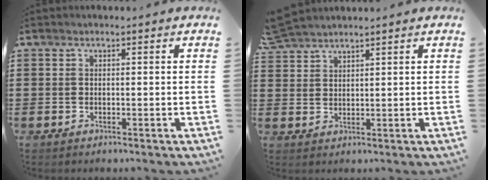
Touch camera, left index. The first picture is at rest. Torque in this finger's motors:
{"motor_torque": [-0.23, 0.90, 0.02, 0.03]}